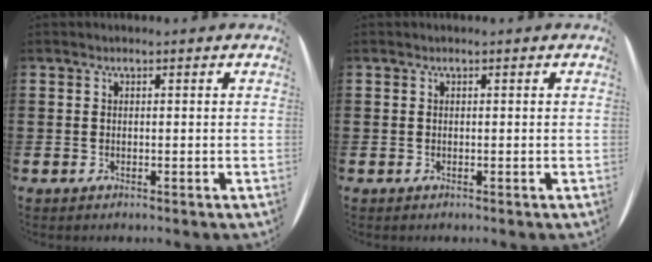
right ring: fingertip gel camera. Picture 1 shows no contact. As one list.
[{"total": 0.0}]